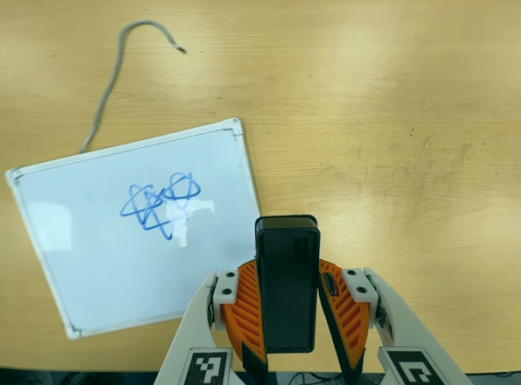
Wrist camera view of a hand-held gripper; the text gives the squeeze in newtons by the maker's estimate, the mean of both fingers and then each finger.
{"total": 5.8, "left": 5.5, "right": 6.0}